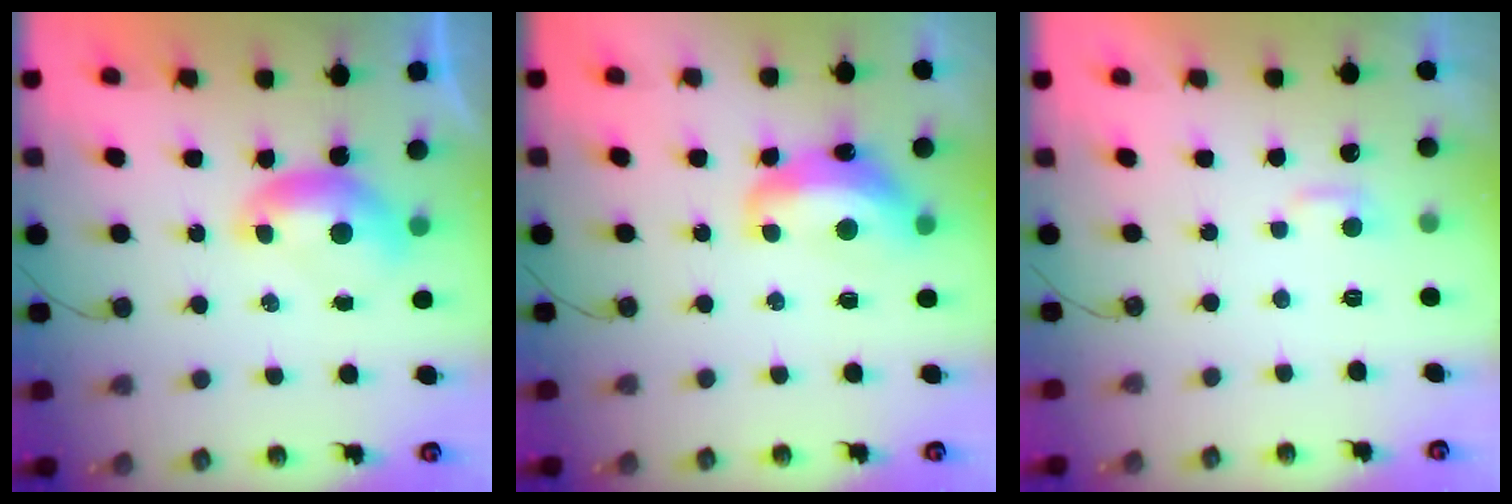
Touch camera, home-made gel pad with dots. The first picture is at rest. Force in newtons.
{"total": 5.6, "press": 5.5, "slide": 0.9}
{"total": 2.0, "press": 2.0, "slide": 0.4}